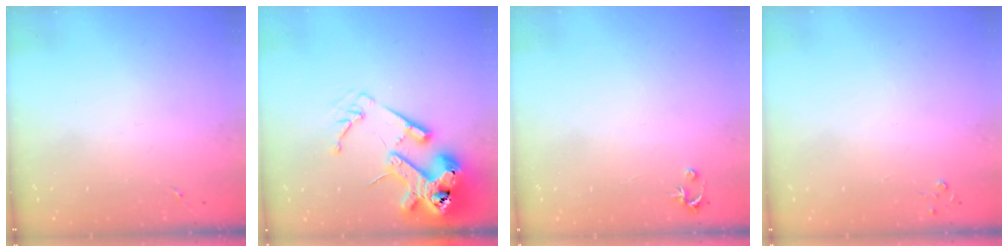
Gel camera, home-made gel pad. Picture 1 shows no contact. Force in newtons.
{"total": 18.0, "press": 17.9, "slide": 2.6}
{"total": 2.5, "press": 2.5, "slide": 0.2}
{"total": 2.8, "press": 2.8, "slide": 0.3}